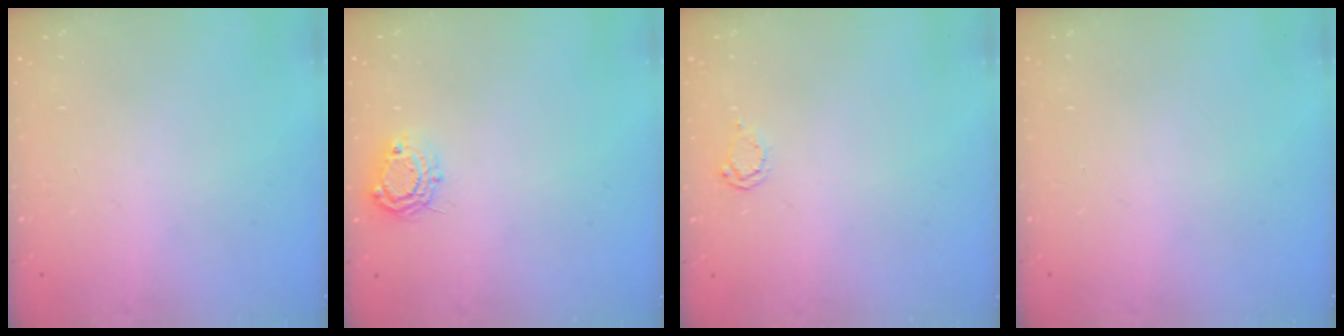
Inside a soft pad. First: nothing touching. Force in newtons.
{"total": 7.8, "press": 7.7, "slide": 0.4}
{"total": 2.4, "press": 2.4, "slide": 0.2}
{"total": 0.0}